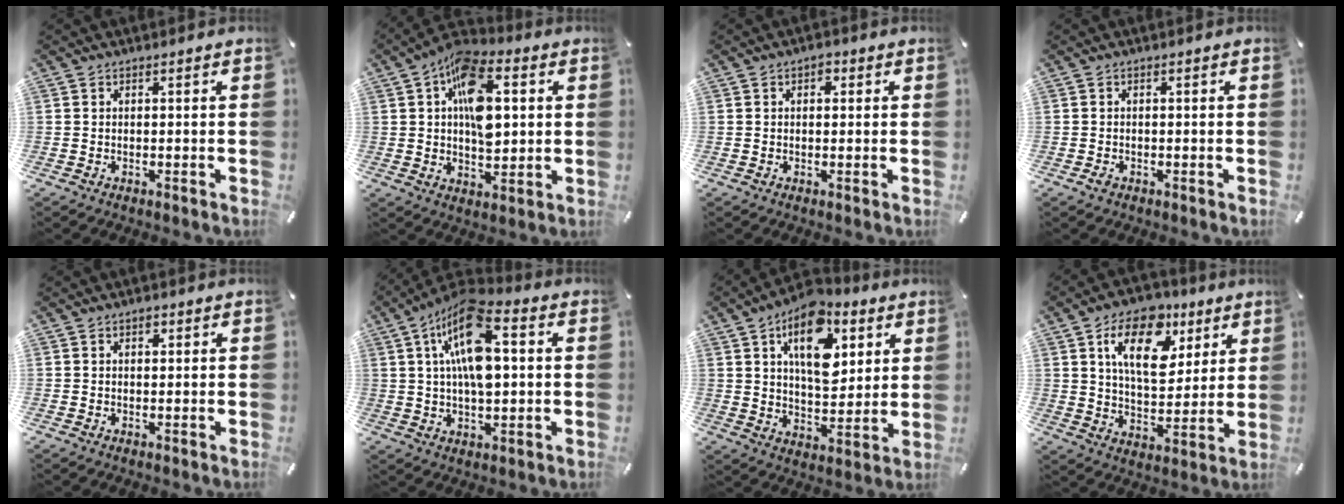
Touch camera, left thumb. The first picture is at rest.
{"total": 15.0, "force": [3.2, 8.8, 11.8], "torque": [-0.193, -0.003, 0.056]}
{"total": 2.0, "force": [0.6, 1.4, 1.3], "torque": [-0.013, 0.002, 0.006]}
{"total": 0.8, "force": [-0.5, 0.5, 0.5], "torque": [-0.010, 0.000, -0.009]}
{"total": 1.2, "force": [0.5, 0.8, 0.8], "torque": [-0.010, 0.000, 0.008]}
{"total": 16.0, "force": [4.0, 7.7, 13.4], "torque": [-0.266, -0.005, 0.067]}
{"total": 16.7, "force": [7.6, 9.6, 11.3], "torque": [-0.173, -0.021, 0.133]}
{"total": 16.1, "force": [8.1, 9.6, 10.1], "torque": [-0.160, -0.022, 0.141]}